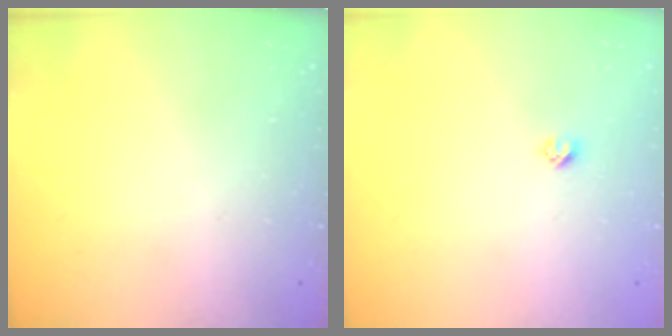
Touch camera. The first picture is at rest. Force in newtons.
{"total": 2.4, "press": 2.4, "slide": 0.2}